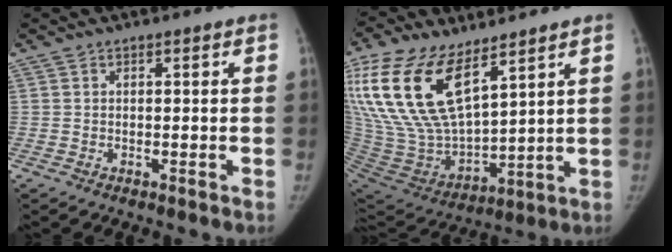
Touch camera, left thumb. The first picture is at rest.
{"total": 24.1, "force": [12.9, 11.2, 17.1], "torque": [-0.359, -0.045, 0.255]}